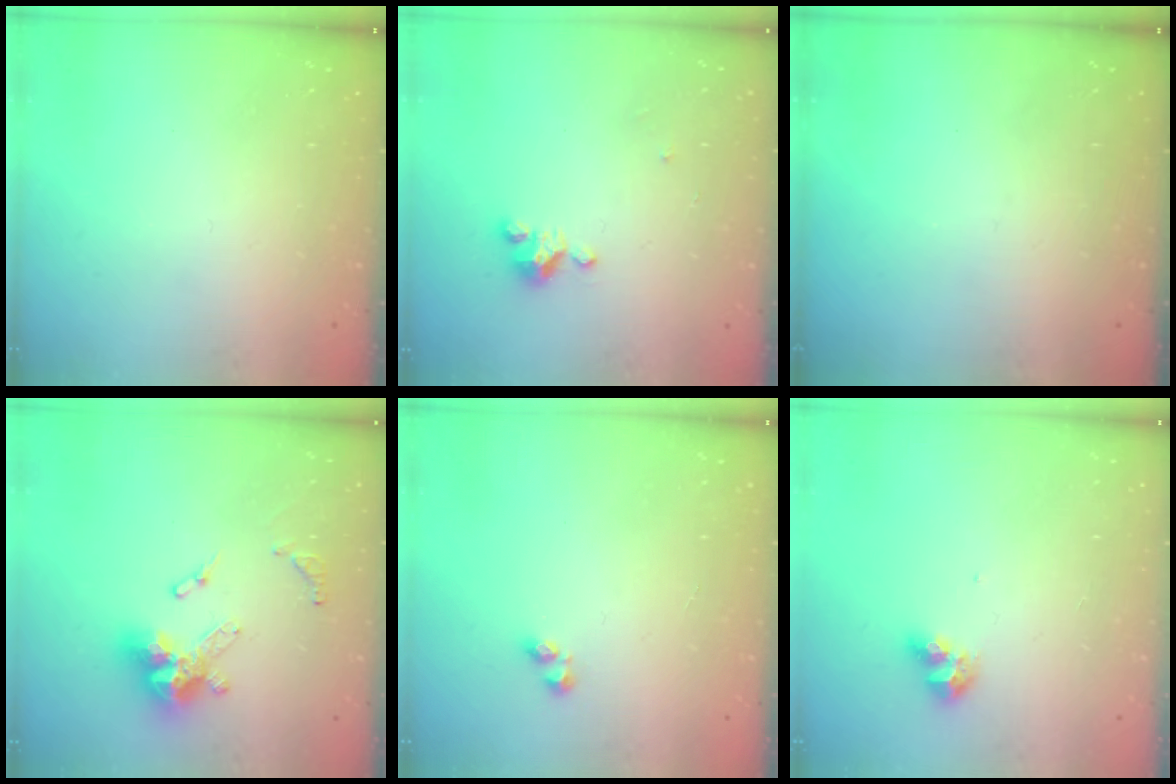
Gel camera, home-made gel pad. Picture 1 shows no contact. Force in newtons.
{"total": 2.9, "press": 2.9, "slide": 0.3}
{"total": 0.0}
{"total": 13.5, "press": 13.4, "slide": 1.3}
{"total": 2.9, "press": 2.6, "slide": 1.3}
{"total": 7.9, "press": 7.9, "slide": 0.6}